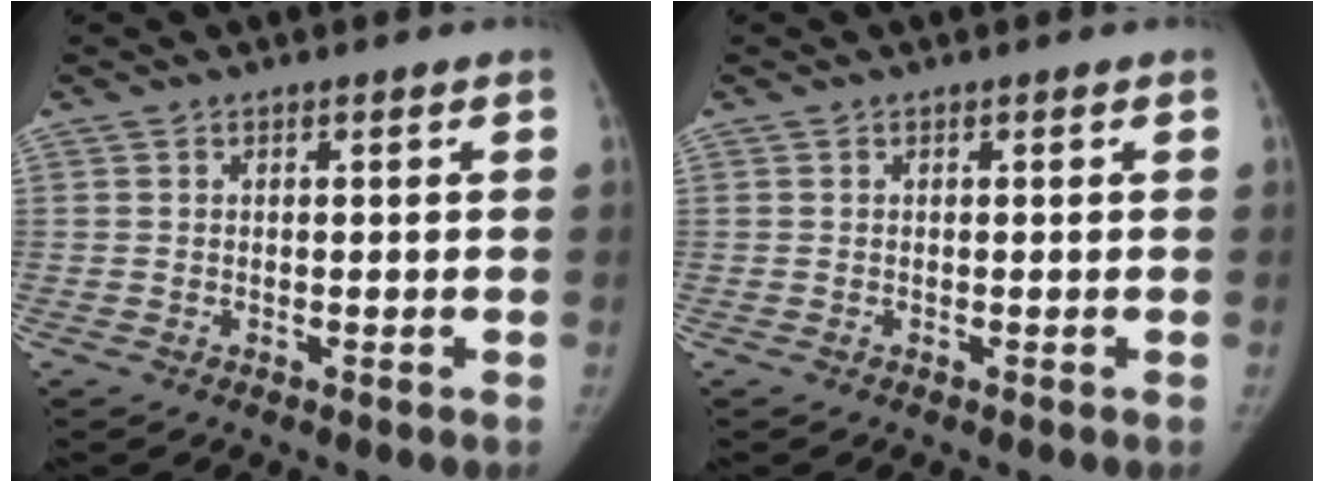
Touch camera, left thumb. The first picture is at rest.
{"total": 0.0}